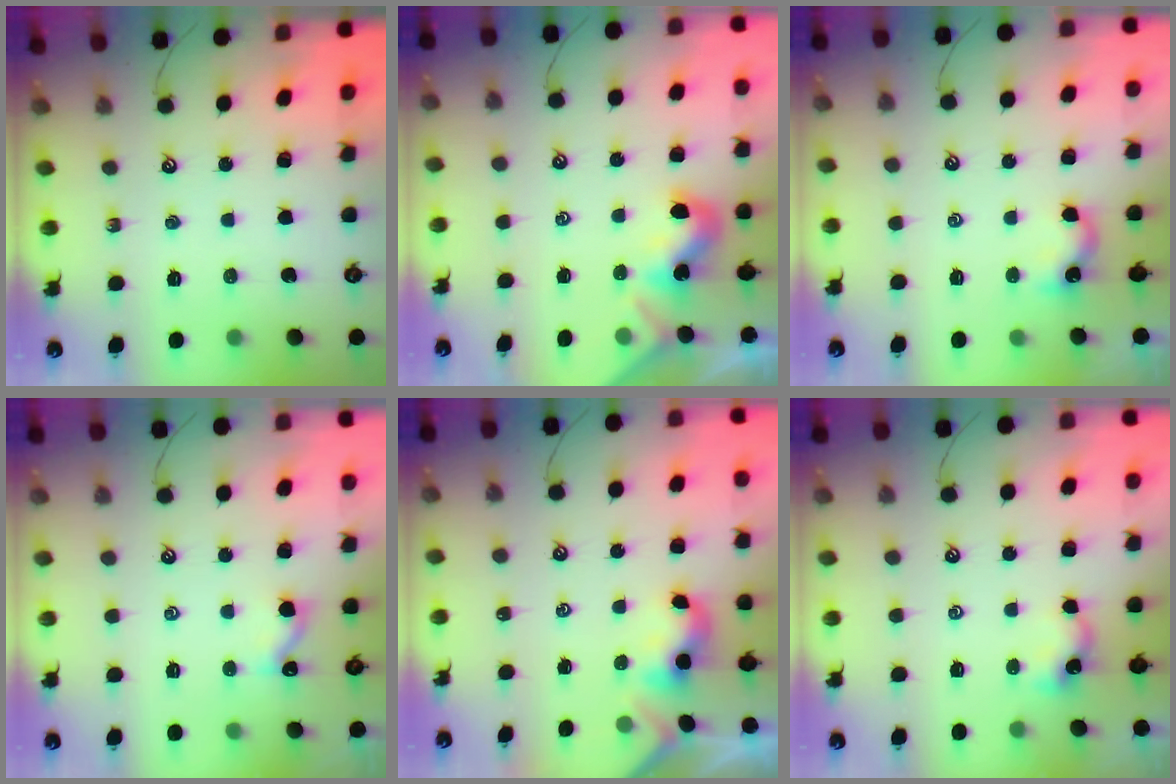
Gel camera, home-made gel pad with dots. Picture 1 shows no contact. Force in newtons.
{"total": 1.8, "press": 1.8, "slide": 0.5}
{"total": 1.1, "press": 1.0, "slide": 0.4}
{"total": 1.9, "press": 1.9, "slide": 0.3}
{"total": 2.2, "press": 2.2, "slide": 0.2}
{"total": 0.6, "press": 0.5, "slide": 0.3}